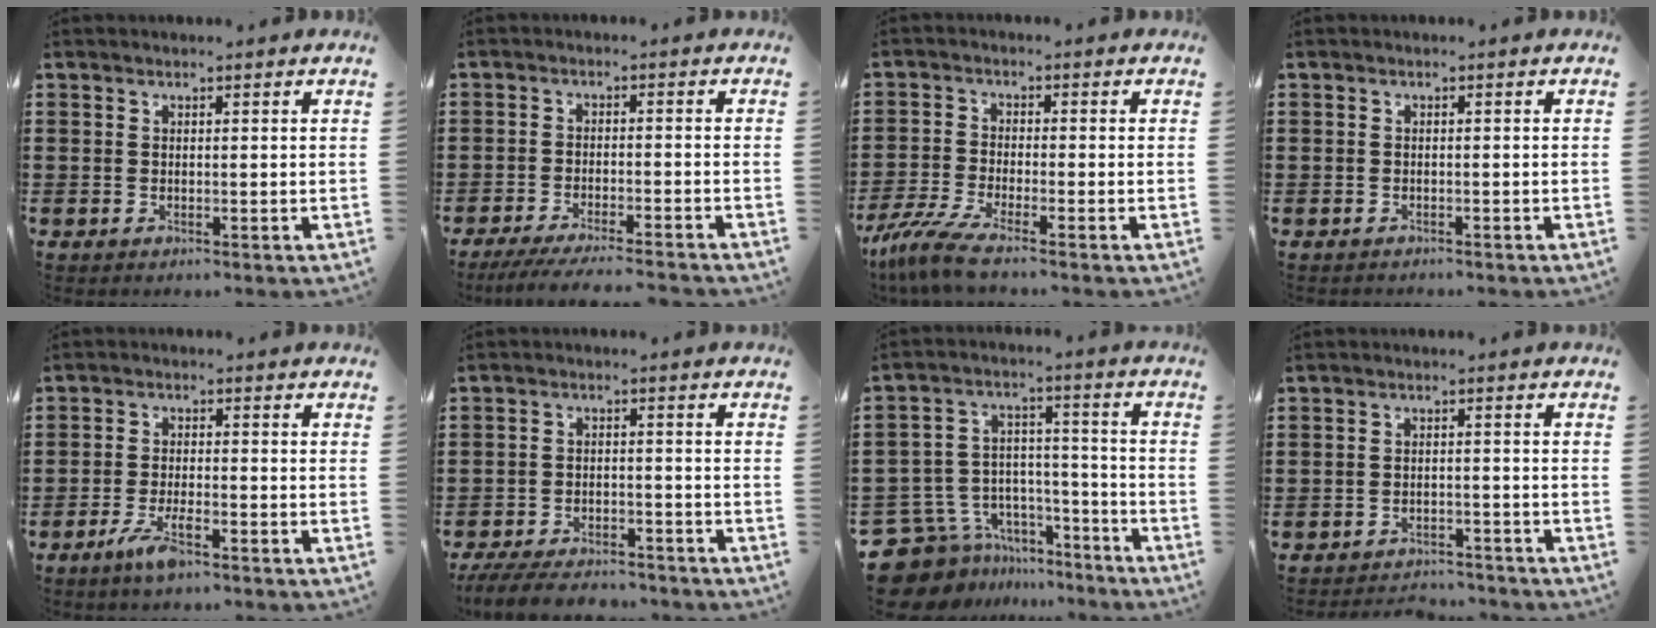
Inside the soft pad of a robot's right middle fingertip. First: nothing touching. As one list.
[{"total": 4.6, "force": [-4.3, 0.0, 1.6], "torque": [-0.039, -0.014, -0.085]}, {"total": 5.3, "force": [-4.3, 0.4, 3.0], "torque": [-0.085, -0.022, -0.091]}, {"total": 1.0, "force": [-0.8, 0.5, -0.2], "torque": [0.004, 0.004, -0.020]}, {"total": 4.7, "force": [-2.8, 1.2, 3.6], "torque": [-0.077, -0.002, -0.055]}, {"total": 5.4, "force": [-5.1, 1.0, 1.3], "torque": [-0.031, 0.003, -0.105]}, {"total": 9.1, "force": [-7.3, 5.3, 1.2], "torque": [-0.057, 0.006, -0.141]}, {"total": 2.9, "force": [-2.8, 0.4, -0.1], "torque": [-0.005, -0.002, -0.061]}]